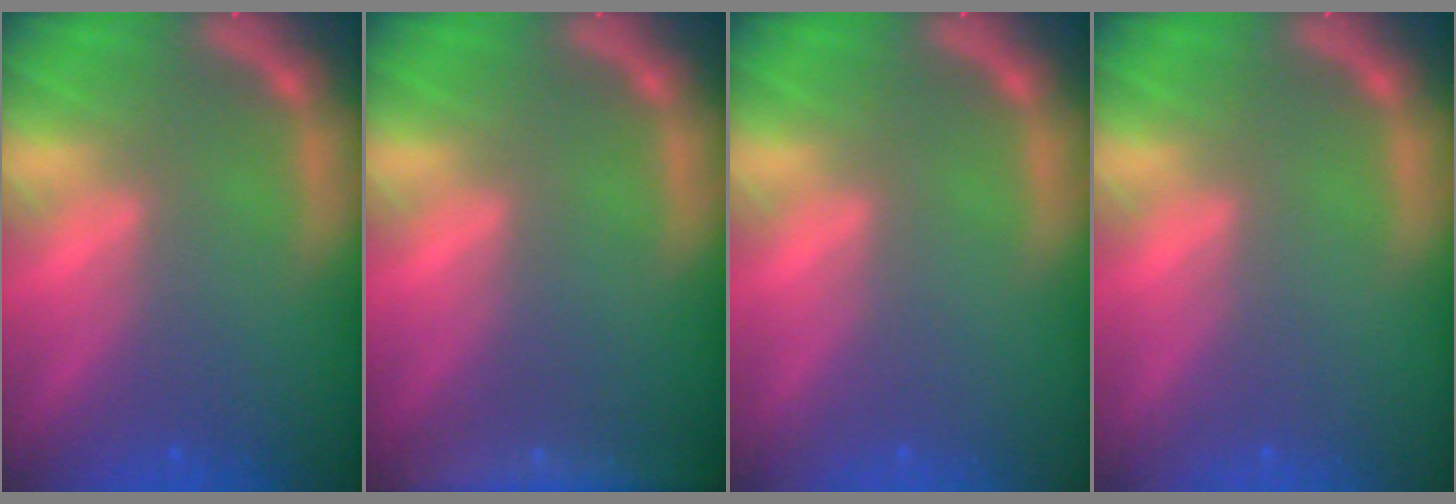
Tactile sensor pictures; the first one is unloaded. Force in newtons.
{"total": 7.5}
{"total": 0.0}
{"total": 0.0}